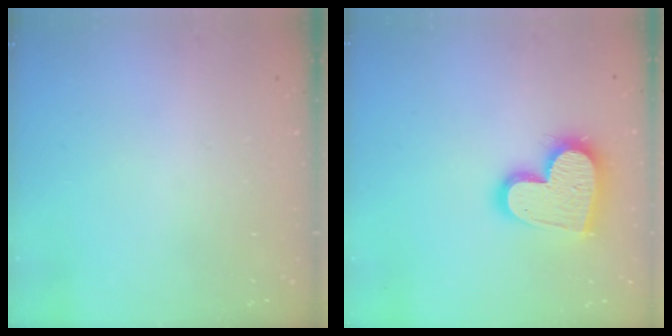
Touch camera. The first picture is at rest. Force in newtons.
{"total": 17.9, "press": 17.9, "slide": 1.4}